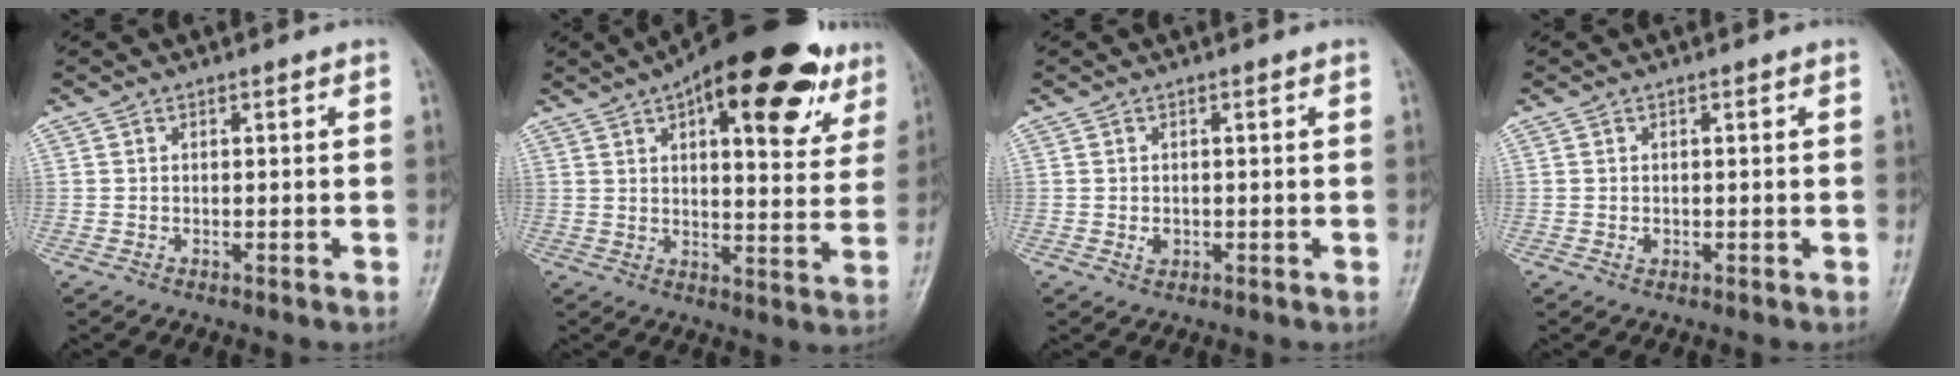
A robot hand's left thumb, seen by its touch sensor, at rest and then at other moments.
{"total": 24.5, "force": [13.1, 9.7, 18.3], "torque": [-0.221, -0.011, 0.180]}
{"total": 1.5, "force": [-0.2, 1.2, 0.9], "torque": [-0.010, 0.000, 0.000]}
{"total": 0.8, "force": [-0.1, 0.7, 0.5], "torque": [-0.005, 0.000, 0.000]}